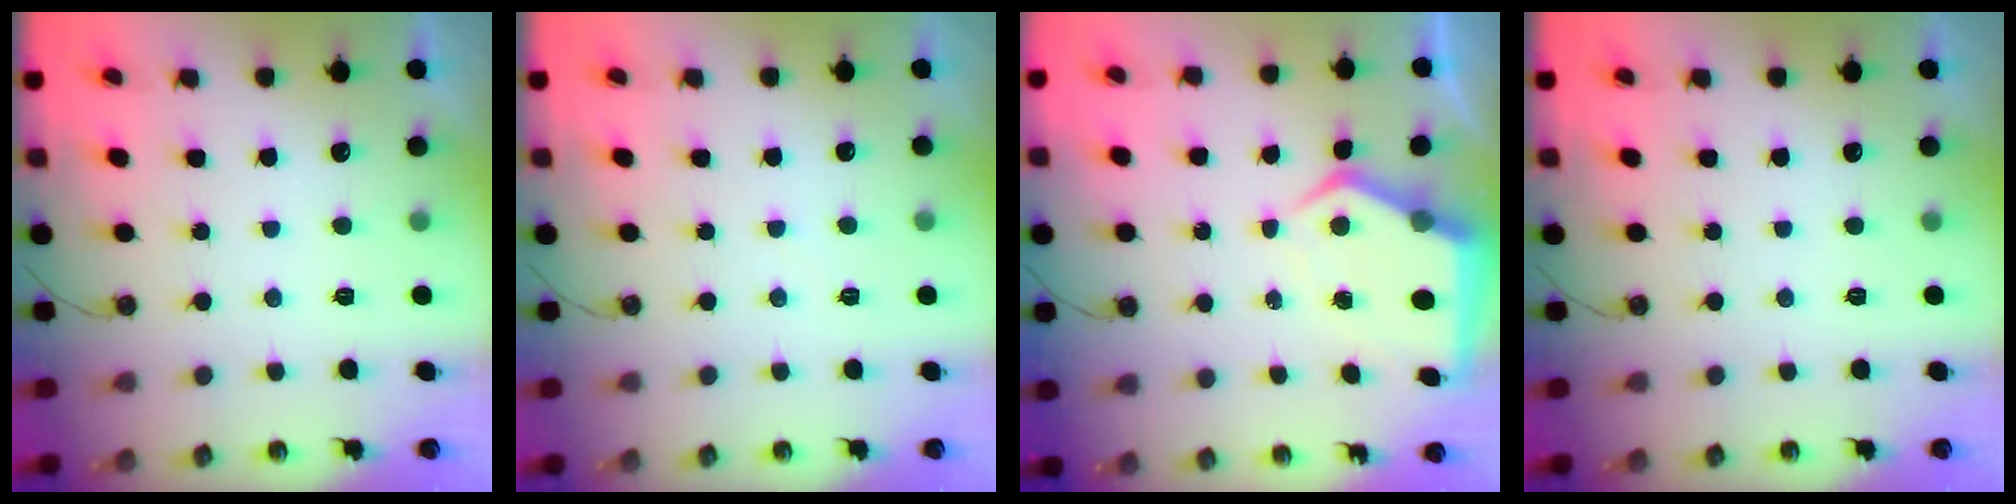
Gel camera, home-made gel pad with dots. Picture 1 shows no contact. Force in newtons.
{"total": 2.8, "press": 2.7, "slide": 0.4}
{"total": 7.1, "press": 7.1, "slide": 0.6}
{"total": 0.0}